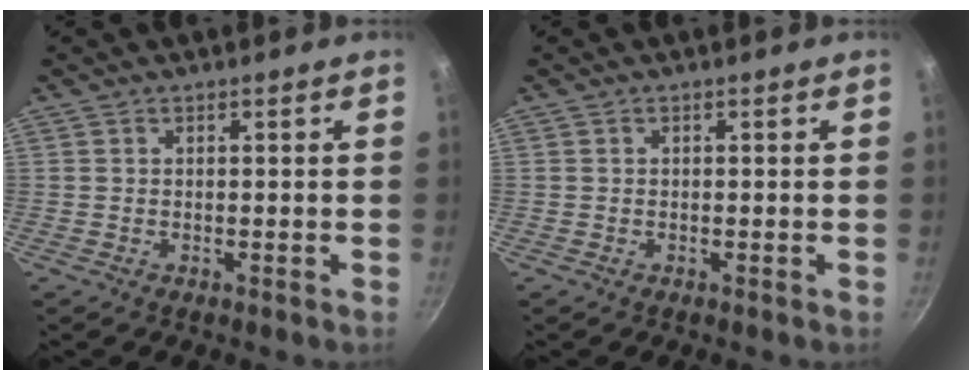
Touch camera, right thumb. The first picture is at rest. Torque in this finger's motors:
{"motor_torque": [-0.06, 0.31, -0.44, 0.37, -0.01]}